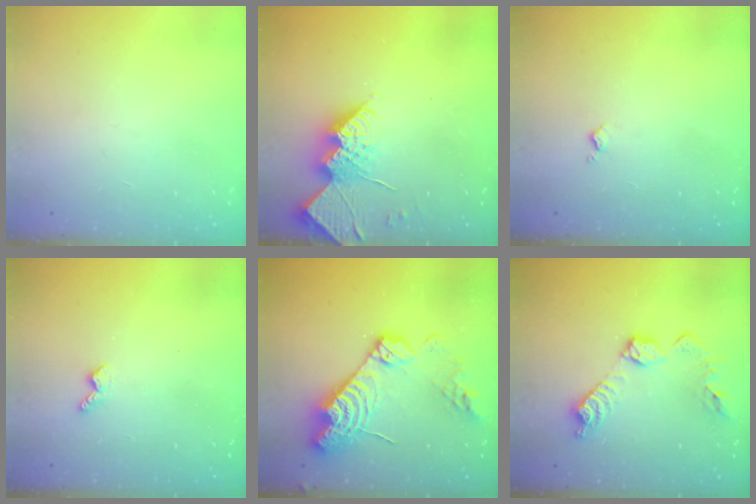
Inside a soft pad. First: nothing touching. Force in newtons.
{"total": 14.0, "press": 13.9, "slide": 1.3}
{"total": 2.6, "press": 2.6, "slide": 0.4}
{"total": 3.5, "press": 3.5, "slide": 0.5}
{"total": 18.2, "press": 18.1, "slide": 1.8}
{"total": 12.5, "press": 12.5, "slide": 0.7}